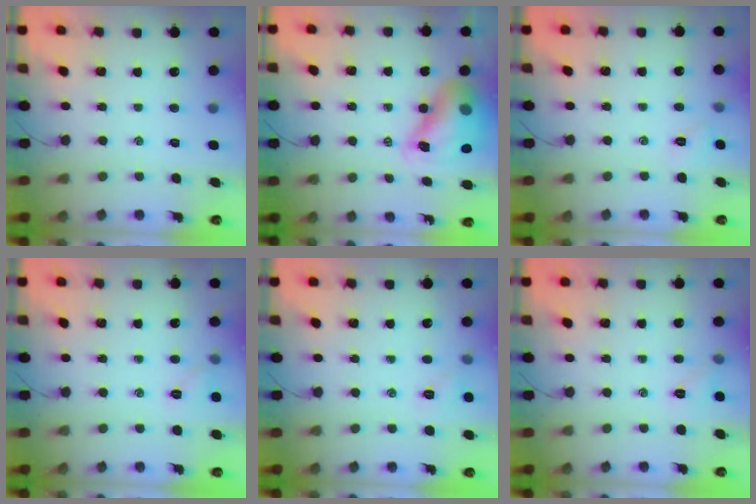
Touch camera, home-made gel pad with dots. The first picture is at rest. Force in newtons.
{"total": 12.8, "press": 12.4, "slide": 3.4}
{"total": 2.8, "press": 2.7, "slide": 0.8}
{"total": 5.4, "press": 5.2, "slide": 1.4}
{"total": 5.1, "press": 4.9, "slide": 1.5}
{"total": 5.3, "press": 5.1, "slide": 1.5}